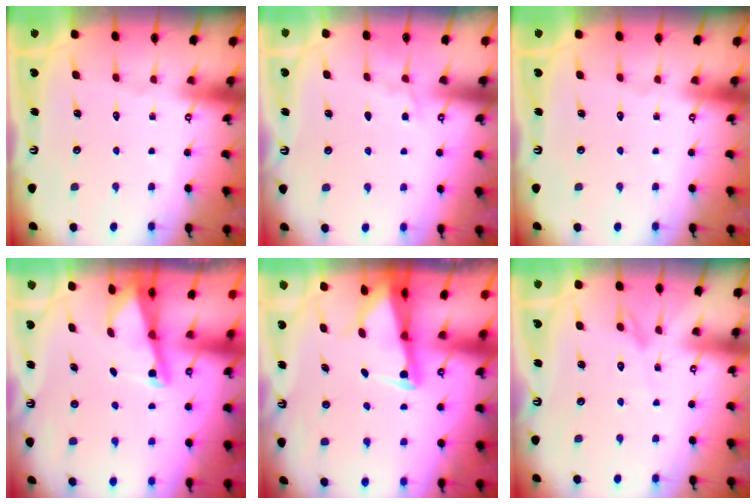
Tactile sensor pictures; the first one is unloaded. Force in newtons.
{"total": 3.0, "press": 3.0, "slide": 0.4}
{"total": 0.0}
{"total": 2.0, "press": 2.0, "slide": 0.3}
{"total": 3.6, "press": 3.5, "slide": 0.6}
{"total": 2.5, "press": 2.5, "slide": 0.3}